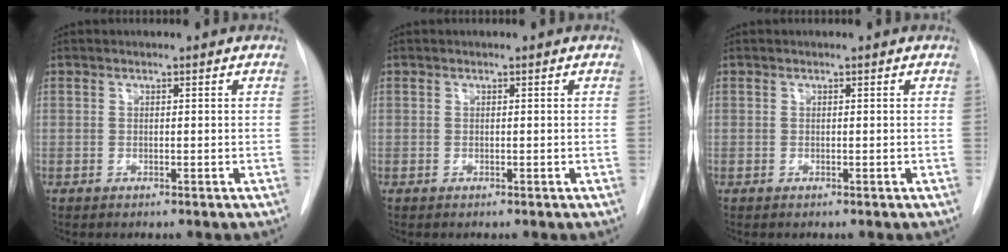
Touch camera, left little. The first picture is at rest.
{"total": 0.0}
{"total": 0.0}